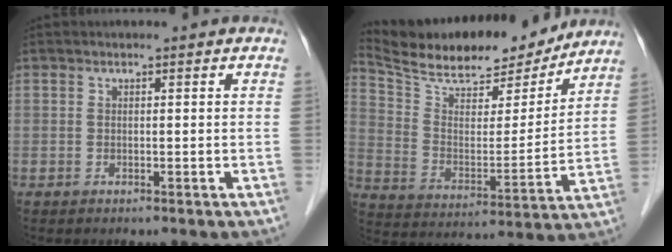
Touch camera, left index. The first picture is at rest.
{"total": 19.5, "force": [17.7, 4.6, 6.7], "torque": [-0.121, -0.003, 0.281]}